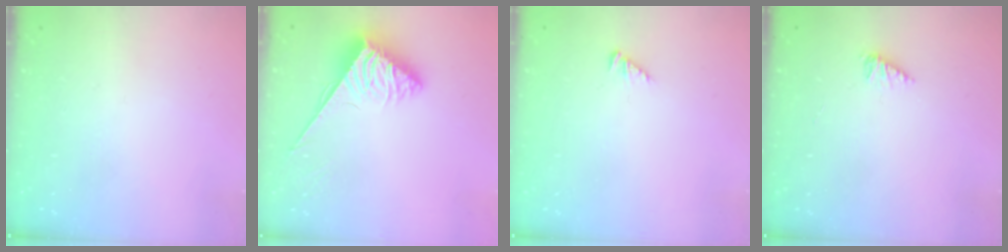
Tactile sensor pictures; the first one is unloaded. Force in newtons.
{"total": 4.0, "press": 4.0, "slide": 0.5}
{"total": 2.5, "press": 2.5, "slide": 0.4}
{"total": 2.1, "press": 2.1, "slide": 0.3}